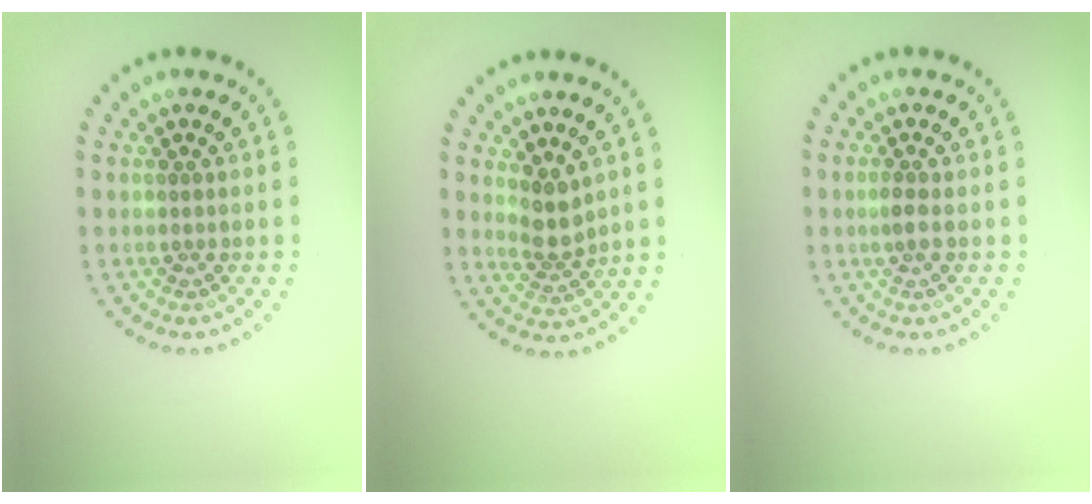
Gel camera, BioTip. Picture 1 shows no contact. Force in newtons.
{"total": 2.2, "press": 1.8, "slide": 1.3}
{"total": 1.1, "press": 1.1, "slide": 0.5}